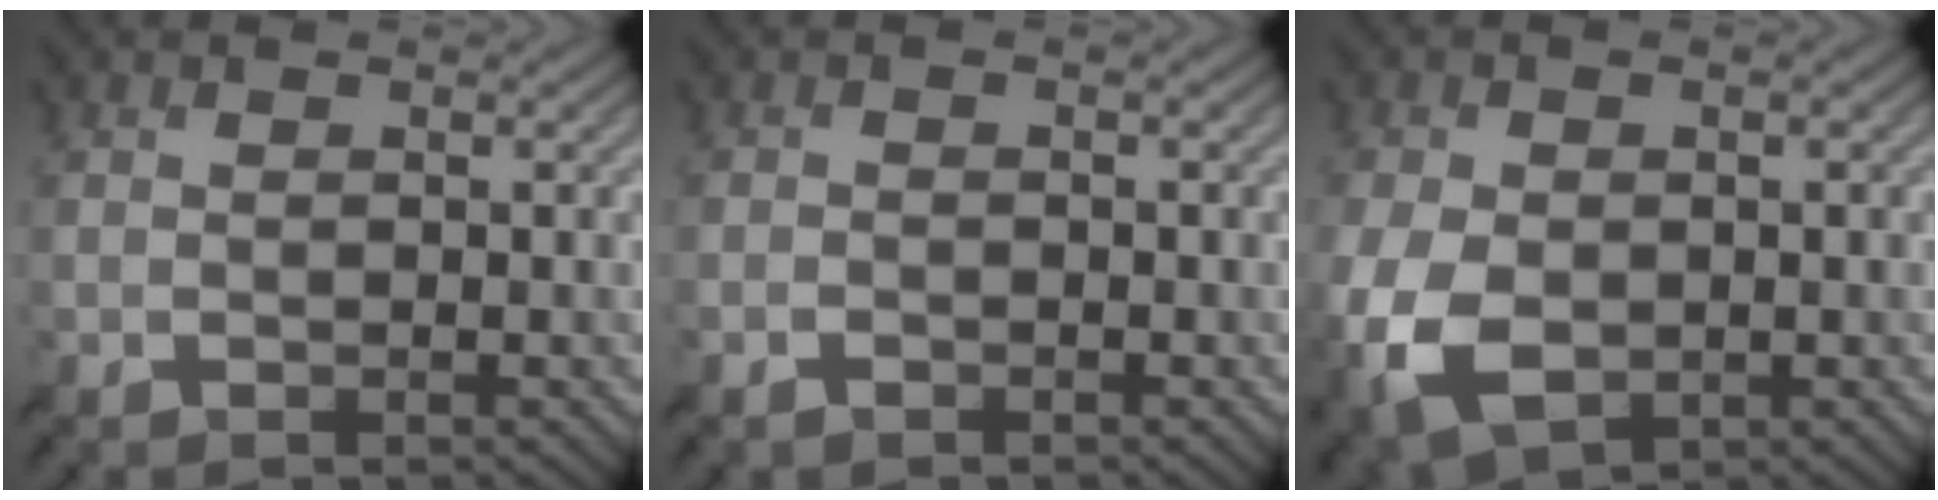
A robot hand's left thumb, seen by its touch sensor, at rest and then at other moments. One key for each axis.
{"total": 1.2, "fx": -0.9, "fy": 0.6, "fz": 0.4, "tx": -0.009, "ty": -0.002, "tz": -0.020}
{"total": 9.0, "fx": -2.7, "fy": 5.5, "fz": 6.5, "tx": -0.172, "ty": -0.031, "tz": -0.041}